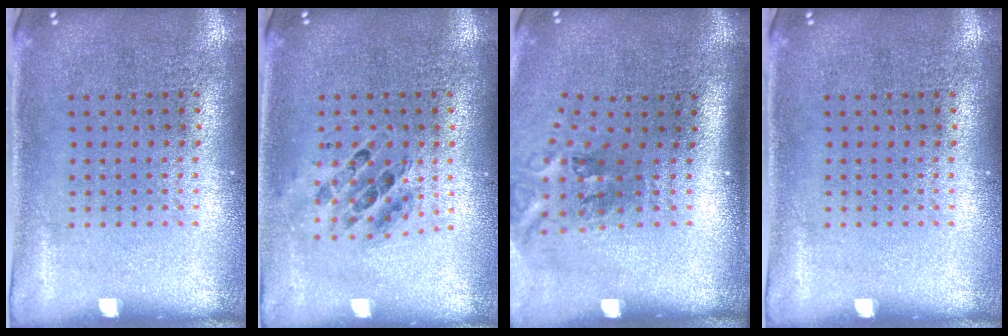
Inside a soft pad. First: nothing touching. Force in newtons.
{"total": 0.7, "press": 0.7, "slide": 0.2}
{"total": 2.1, "press": 1.3, "slide": 1.6}
{"total": 0.0}